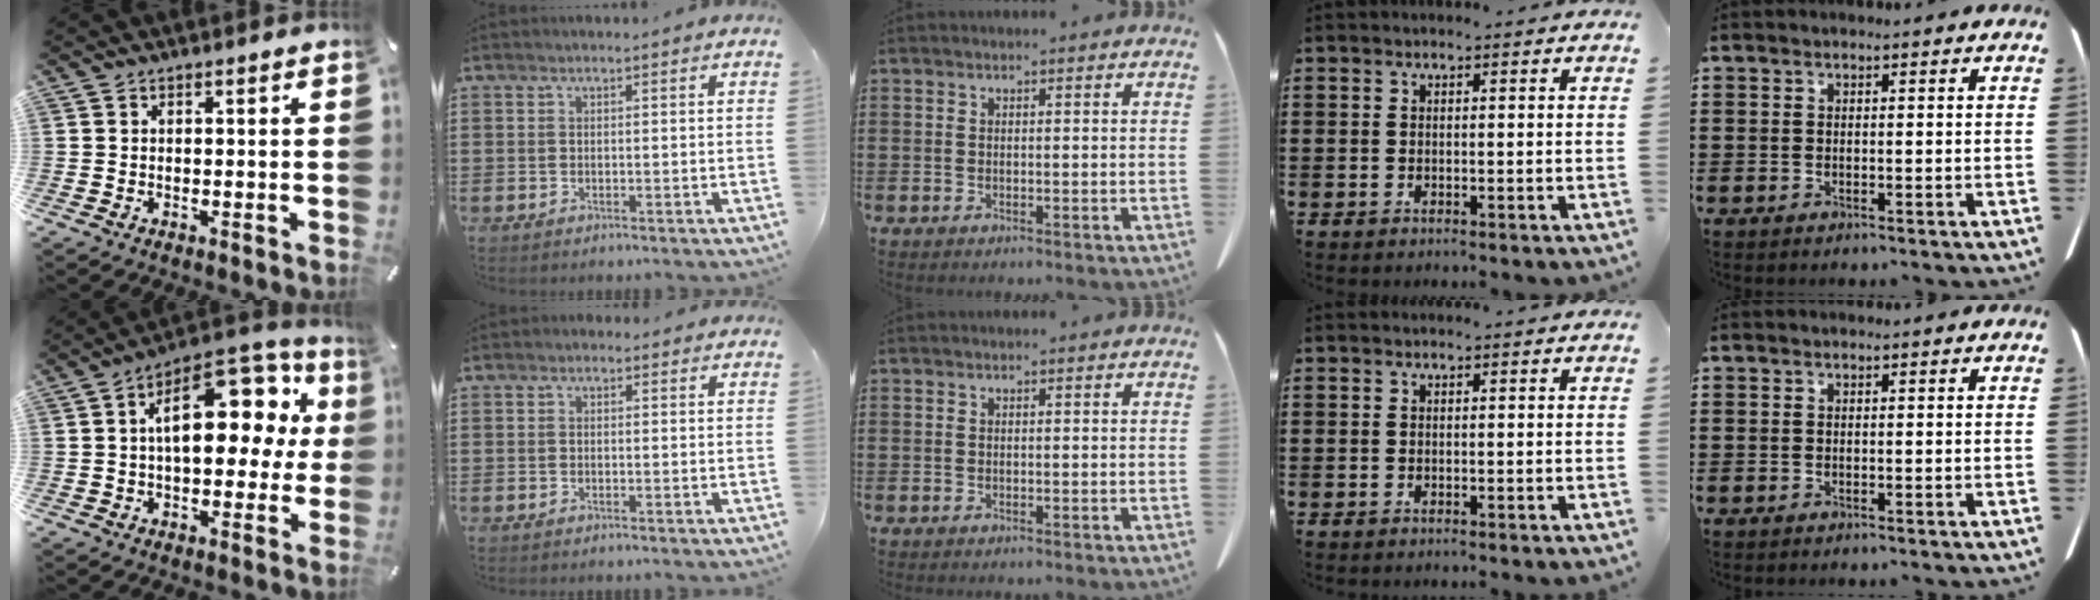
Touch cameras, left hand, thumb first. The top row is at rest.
{"thumb": {"total": 19.3, "force": [5.4, 10.7, 15.2], "torque": [-0.205, -0.029, 0.092]}, "index": {"total": 0.8, "force": [0.3, 0.6, 0.4], "torque": [-0.010, 0.006, 0.004]}}